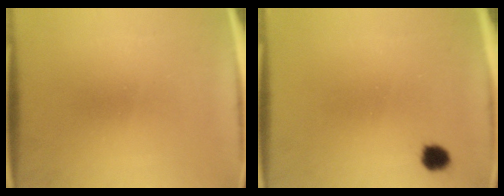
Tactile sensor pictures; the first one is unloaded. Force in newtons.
{"total": 2.8}